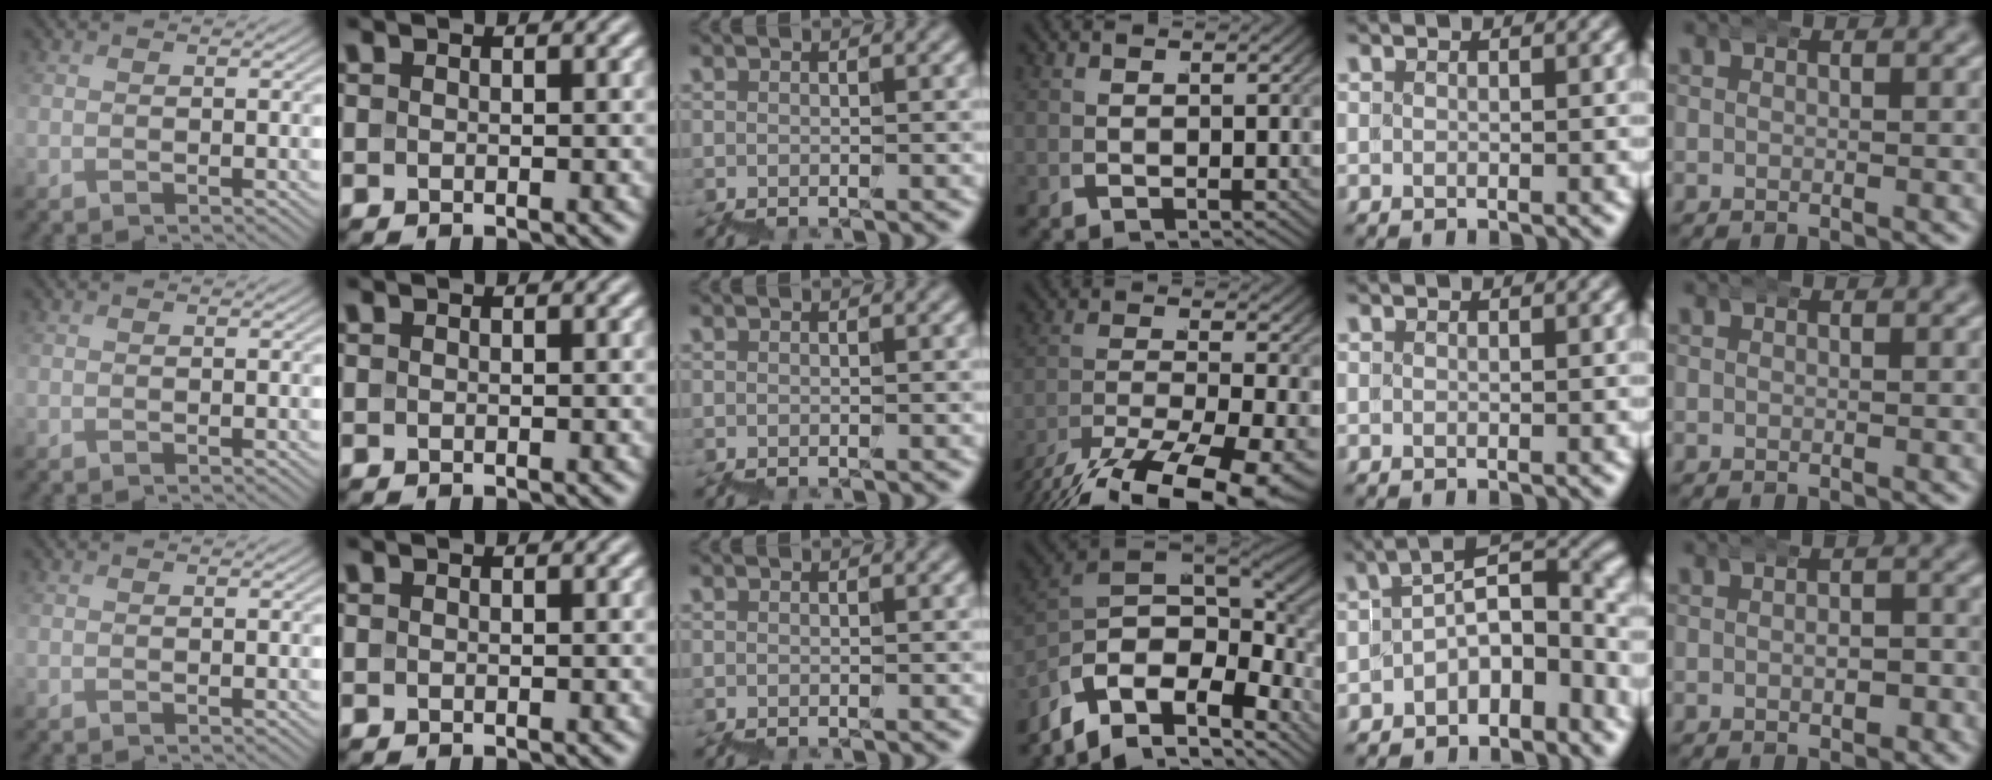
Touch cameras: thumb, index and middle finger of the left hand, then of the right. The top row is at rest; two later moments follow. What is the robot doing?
{"motion": "wrap", "object": "bubble wrap"}